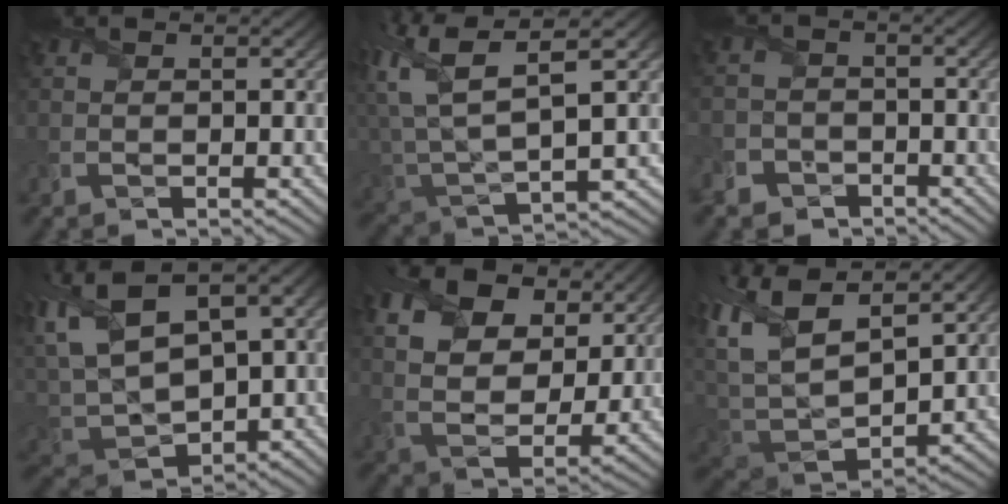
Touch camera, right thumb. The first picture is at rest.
{"total": 13.1, "force": [5.3, 5.5, 10.7], "torque": [-0.253, 0.004, 0.099]}
{"total": 5.6, "force": [-3.9, 4.0, 0.5], "torque": [-0.020, -0.013, -0.086]}
{"total": 15.2, "force": [2.2, 9.9, 11.3], "torque": [-0.268, -0.003, 0.071]}
{"total": 15.7, "force": [8.0, 9.3, 9.8], "torque": [-0.222, 0.026, 0.131]}
{"total": 15.2, "force": [5.4, 7.4, 12.1], "torque": [-0.275, 0.001, 0.112]}